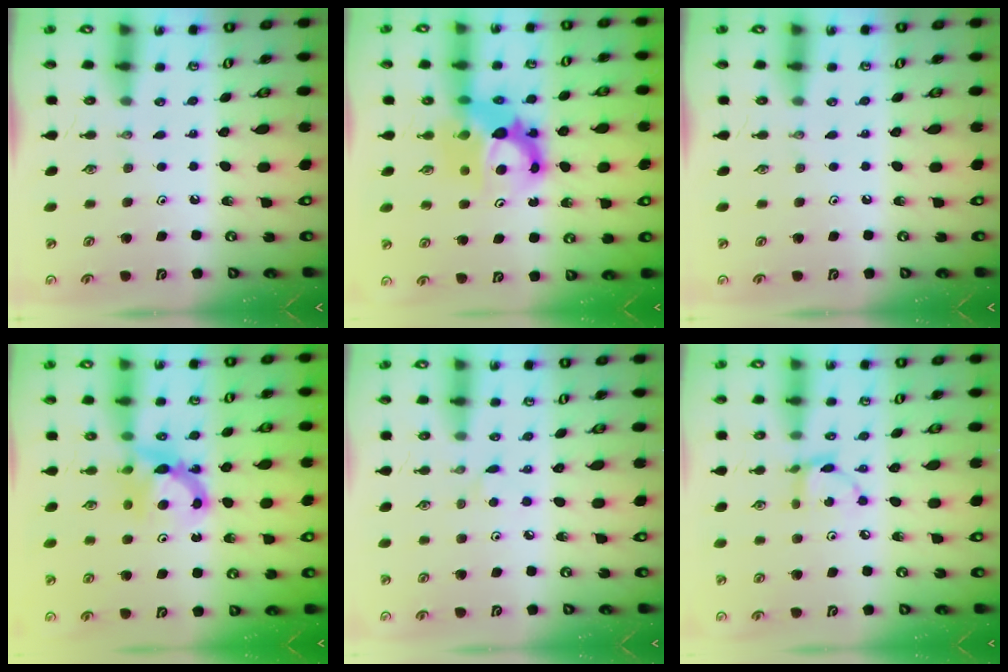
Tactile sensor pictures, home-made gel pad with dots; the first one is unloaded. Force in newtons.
{"total": 11.0, "press": 10.9, "slide": 0.8}
{"total": 0.0}
{"total": 7.2, "press": 7.2, "slide": 0.4}
{"total": 2.9, "press": 2.9, "slide": 0.3}
{"total": 5.8, "press": 5.8, "slide": 0.2}